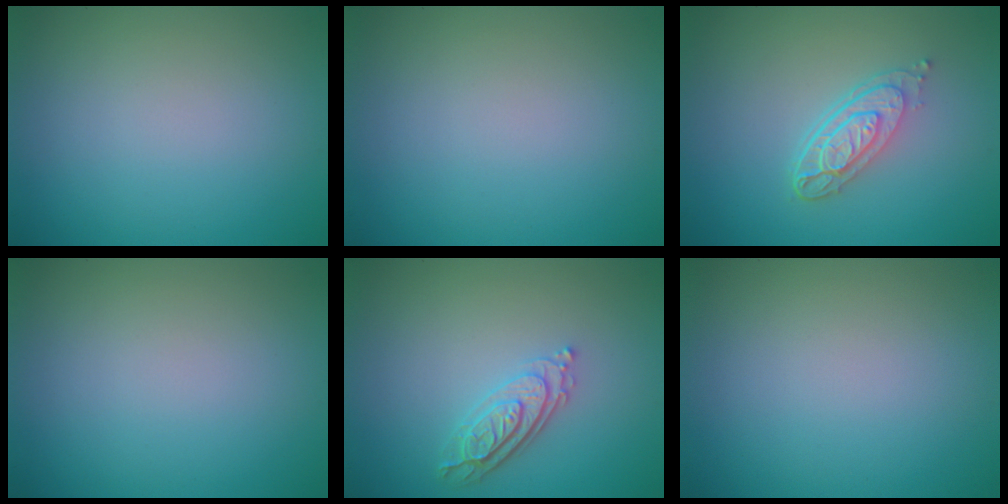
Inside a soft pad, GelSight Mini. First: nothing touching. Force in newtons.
{"total": 0.0}
{"total": 3.9, "press": 2.9, "slide": 2.7}
{"total": 0.0}
{"total": 3.0, "press": 2.6, "slide": 1.5}
{"total": 0.0}